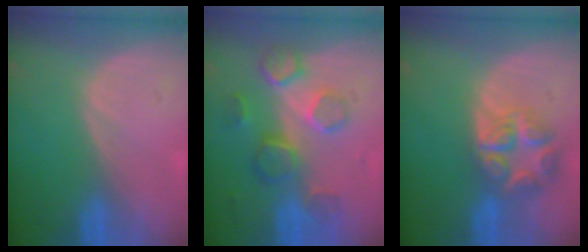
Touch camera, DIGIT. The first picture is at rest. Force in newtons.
{"total": 8.6, "press": 7.7, "slide": 3.8}
{"total": 8.0, "press": 7.0, "slide": 3.9}